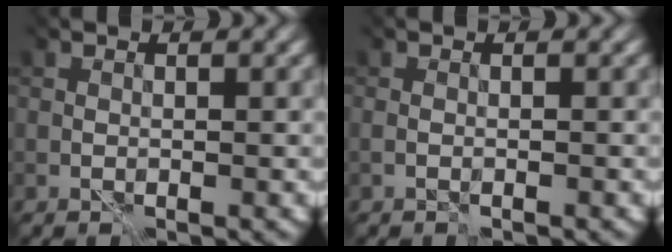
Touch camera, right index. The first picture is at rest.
{"total": 0.6, "force": [-0.5, 0.1, 0.4], "torque": [-0.006, 0.003, -0.008]}